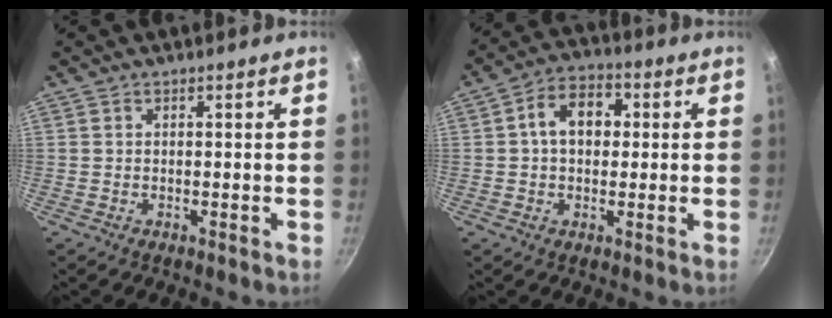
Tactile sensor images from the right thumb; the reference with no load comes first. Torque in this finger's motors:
{"motor_torque": [0.40, 1.65, 0.86, -0.52, 0.06]}